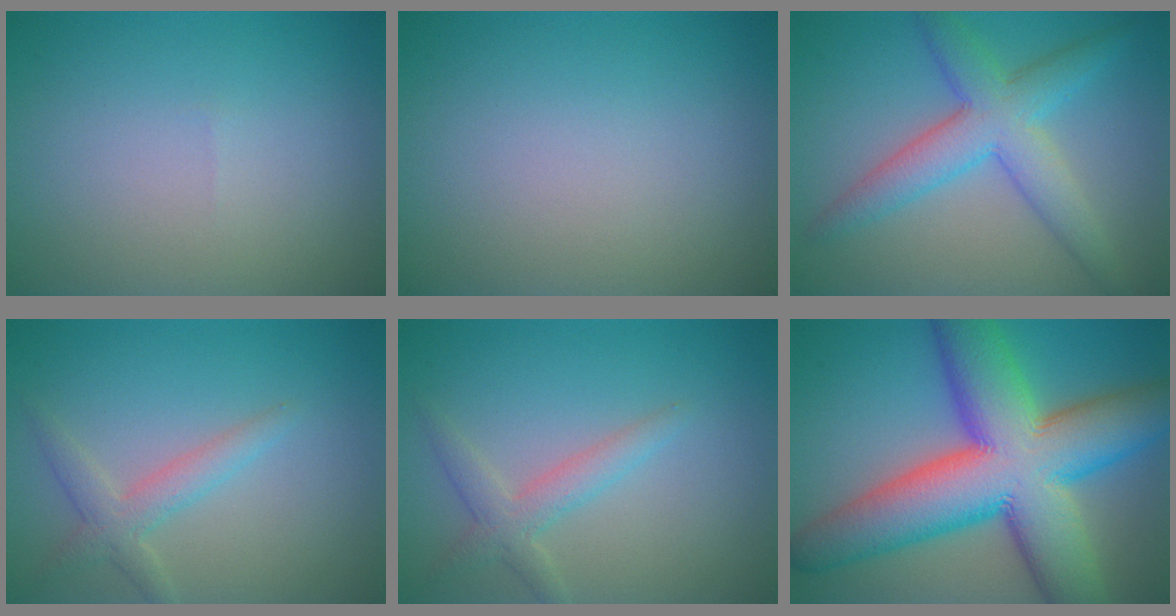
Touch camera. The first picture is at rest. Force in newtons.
{"total": 0.0}
{"total": 5.7, "press": 5.7, "slide": 0.2}
{"total": 2.5, "press": 2.5, "slide": 0.1}
{"total": 2.5, "press": 2.5, "slide": 0.1}
{"total": 15.9, "press": 15.8, "slide": 0.4}